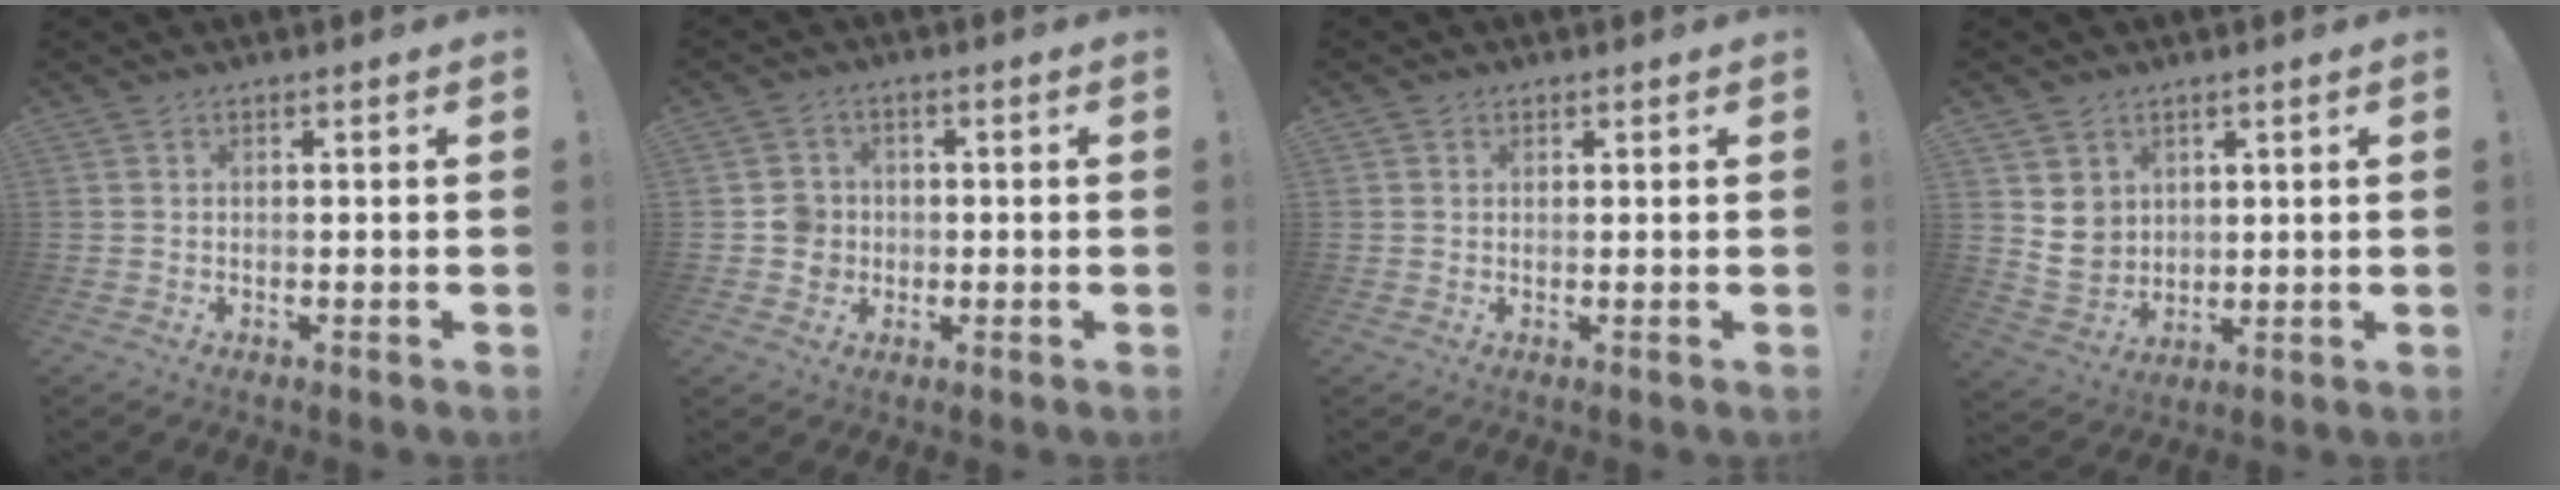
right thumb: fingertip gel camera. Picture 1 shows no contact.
{"total": 5.6, "force": [-0.5, 5.5, 1.3], "torque": [-0.012, 0.006, -0.008]}
{"total": 1.1, "force": [0.6, 0.9, 0.1], "torque": [0.002, 0.000, 0.011]}
{"total": 7.8, "force": [3.4, 6.8, 1.9], "torque": [-0.026, -0.020, 0.074]}